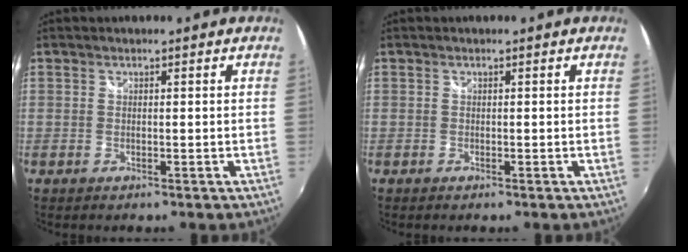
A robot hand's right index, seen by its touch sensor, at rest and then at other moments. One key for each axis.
{"total": 0.0}